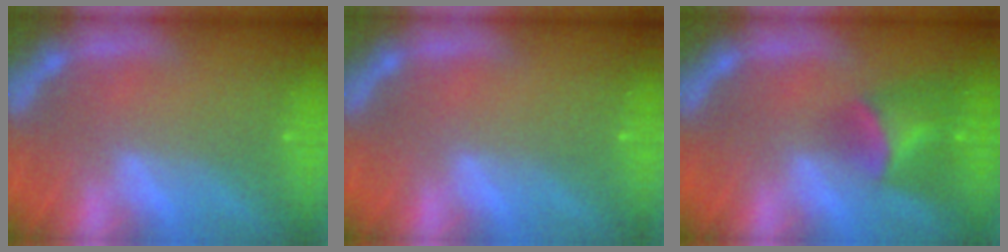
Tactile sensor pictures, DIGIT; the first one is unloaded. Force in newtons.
{"total": 0.0}
{"total": 5.0}